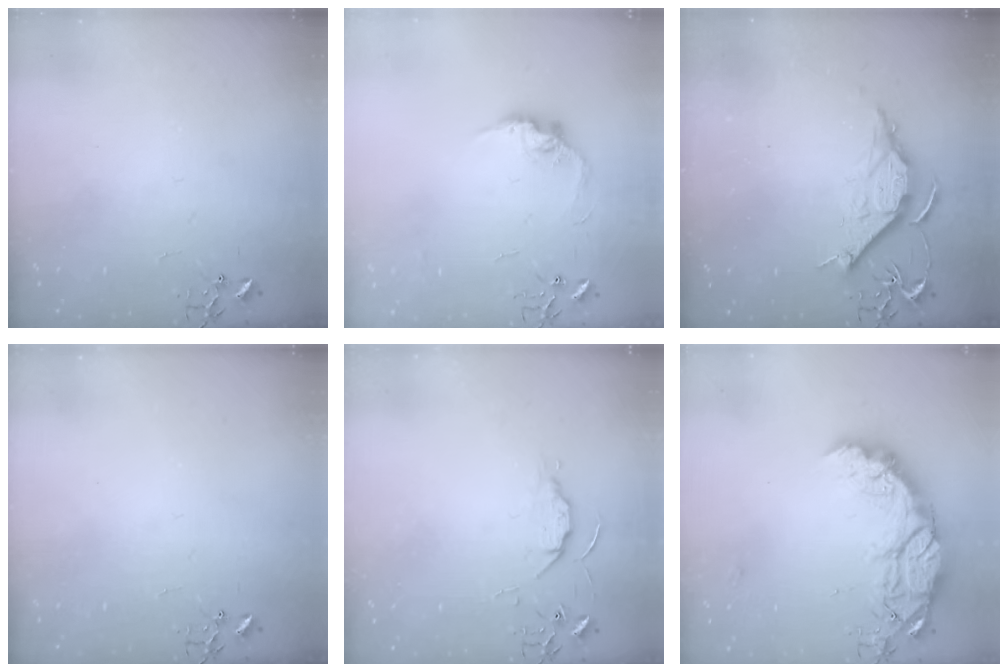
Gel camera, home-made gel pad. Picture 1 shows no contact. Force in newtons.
{"total": 10.1, "press": 10.0, "slide": 0.5}
{"total": 10.7, "press": 10.7, "slide": 0.7}
{"total": 0.0}
{"total": 5.7, "press": 5.6, "slide": 0.8}
{"total": 19.2, "press": 19.1, "slide": 1.5}